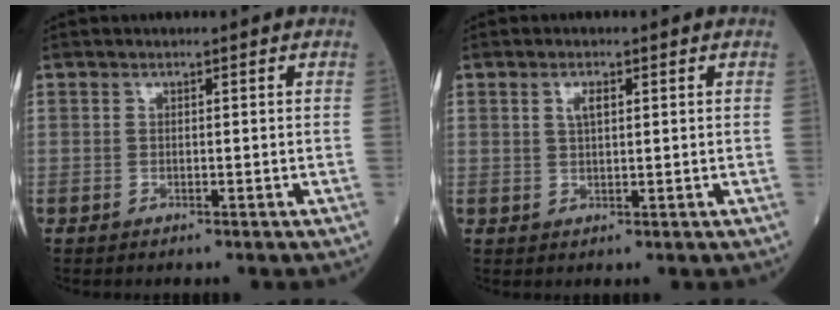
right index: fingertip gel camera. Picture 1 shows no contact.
{"total": 2.2, "force": [0.9, 0.7, 1.8], "torque": [-0.038, 0.002, 0.017]}